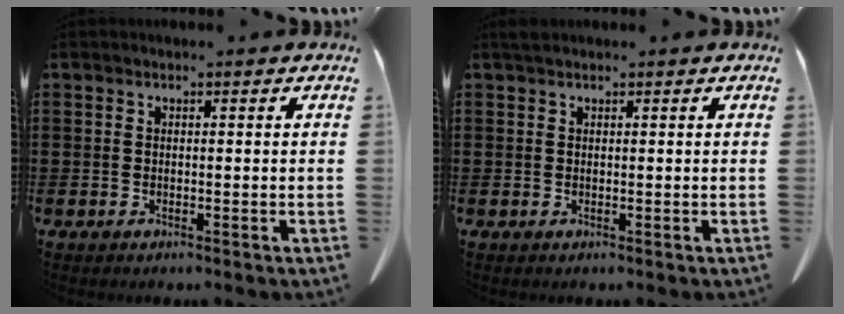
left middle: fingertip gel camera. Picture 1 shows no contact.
{"total": 0.8, "force": [0.6, 0.3, 0.3], "torque": [-0.009, 0.001, 0.013]}